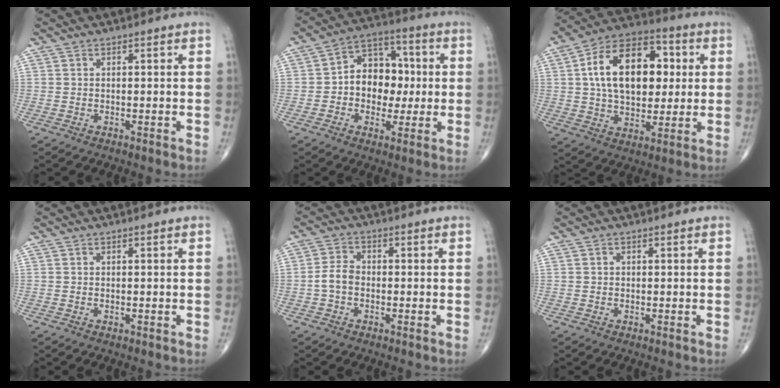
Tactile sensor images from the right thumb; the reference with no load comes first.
{"total": 12.2, "force": [0.0, 9.2, 8.0], "torque": [-0.073, 0.031, -0.009]}
{"total": 20.1, "force": [3.5, 12.3, 15.4], "torque": [-0.221, 0.017, 0.055]}
{"total": 0.0}
{"total": 3.8, "force": [-1.0, 2.6, 2.6], "torque": [-0.051, 0.014, -0.025]}
{"total": 0.0}